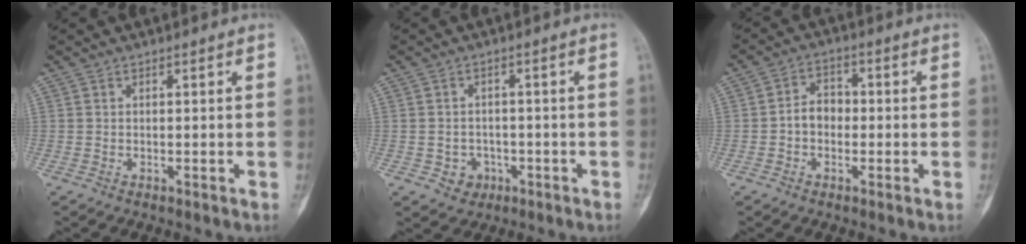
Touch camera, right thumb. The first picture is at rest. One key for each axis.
{"total": 3.6, "fx": -1.4, "fy": 3.2, "fz": 1.1, "tx": 0.005, "ty": 0.010, "tz": -0.014}
{"total": 4.8, "fx": -0.8, "fy": 3.6, "fz": 3.0, "tx": -0.031, "ty": 0.021, "tz": -0.025}